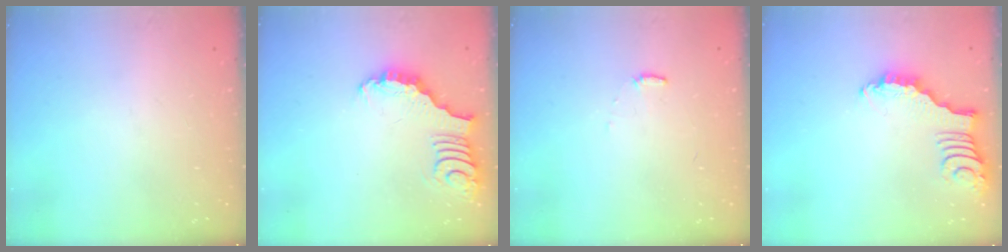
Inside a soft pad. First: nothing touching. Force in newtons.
{"total": 3.3, "press": 3.3, "slide": 0.5}
{"total": 6.0, "press": 5.9, "slide": 0.4}
{"total": 2.4, "press": 2.4, "slide": 0.3}